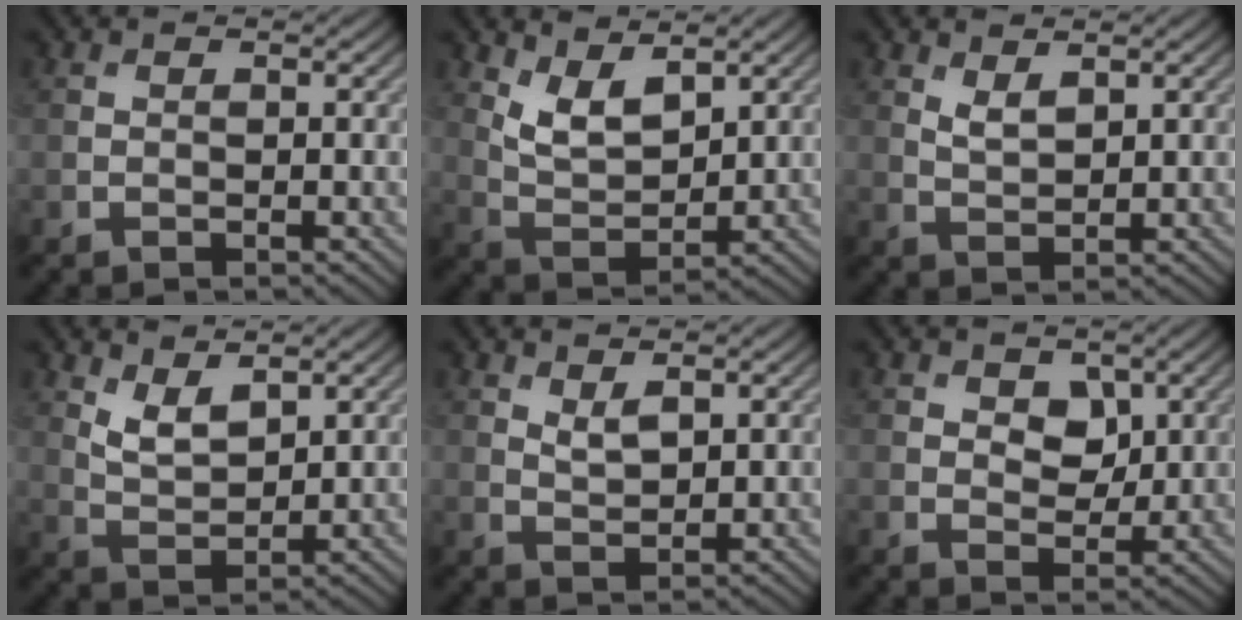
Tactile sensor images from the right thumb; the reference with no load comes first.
{"total": 5.7, "force": [3.5, 2.5, 3.7], "torque": [-0.083, -0.012, 0.072]}
{"total": 2.2, "force": [1.5, 0.9, 1.4], "torque": [-0.034, -0.005, 0.035]}
{"total": 4.0, "force": [2.5, 1.7, 2.6], "torque": [-0.062, -0.011, 0.054]}
{"total": 2.1, "force": [1.3, 0.8, 1.4], "torque": [-0.032, -0.006, 0.031]}
{"total": 3.8, "force": [1.4, 2.6, 2.4], "torque": [-0.043, -0.006, 0.015]}